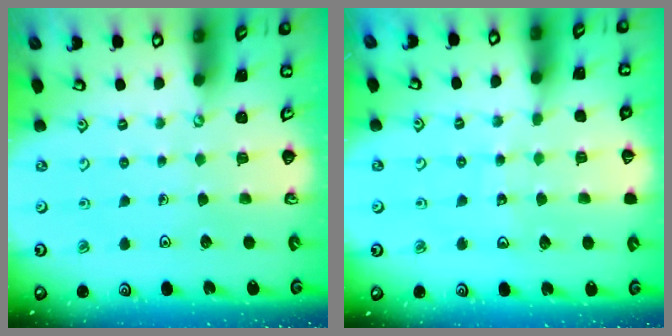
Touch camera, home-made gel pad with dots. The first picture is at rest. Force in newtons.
{"total": 8.0, "press": 7.7, "slide": 2.1}